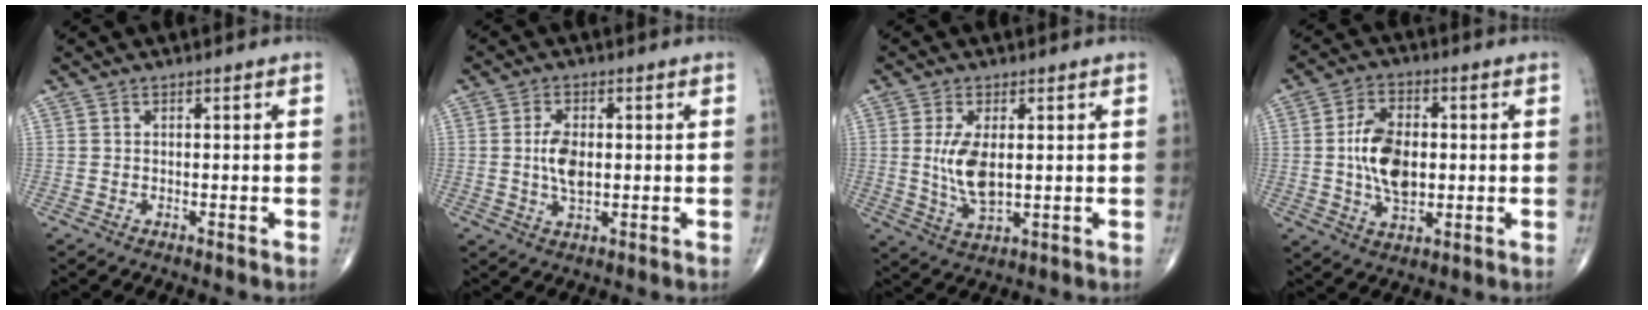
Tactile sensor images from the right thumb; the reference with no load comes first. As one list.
[{"total": 5.6, "force": [0.2, 2.9, 4.7], "torque": [-0.091, -0.003, 0.004]}, {"total": 7.8, "force": [0.8, 3.5, 6.9], "torque": [-0.138, -0.015, 0.024]}, {"total": 11.0, "force": [0.1, 6.6, 8.8], "torque": [-0.145, 0.004, 0.004]}]